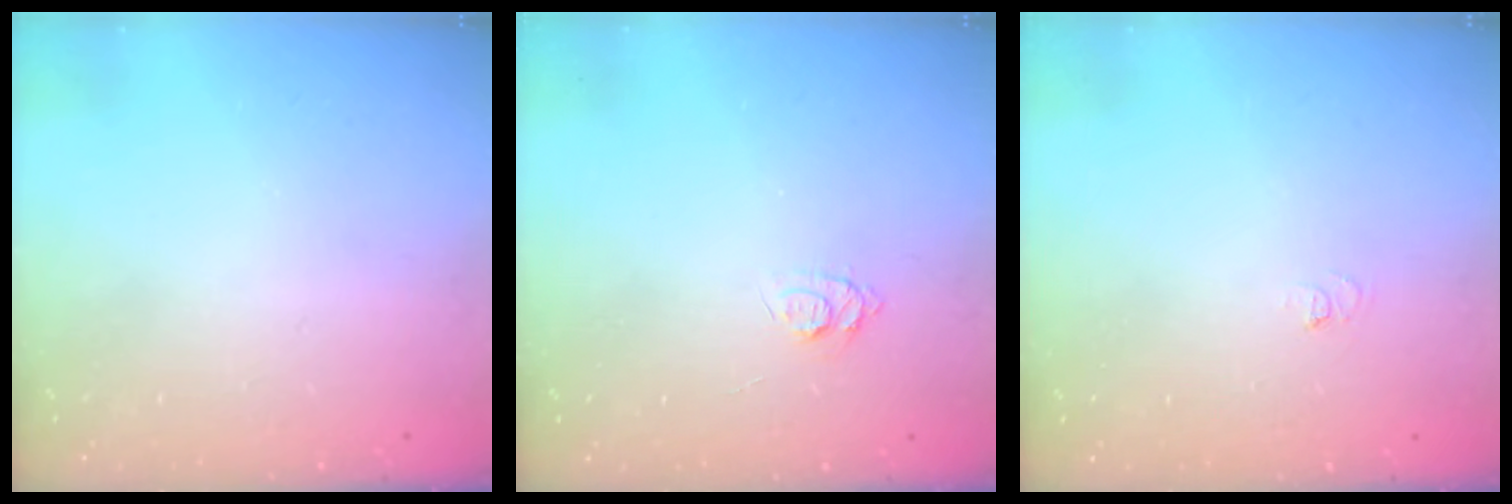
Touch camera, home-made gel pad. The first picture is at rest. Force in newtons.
{"total": 6.4, "press": 6.4, "slide": 0.6}
{"total": 2.8, "press": 2.8, "slide": 0.3}